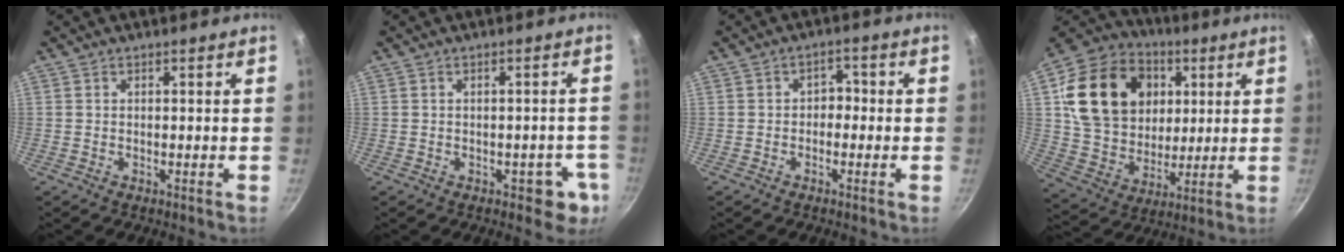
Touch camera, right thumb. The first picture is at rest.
{"total": 4.7, "force": [-2.3, 2.6, 3.2], "torque": [-0.014, 0.014, -0.024]}
{"total": 3.0, "force": [-0.5, 2.2, 1.9], "torque": [0.000, 0.016, -0.020]}
{"total": 22.4, "force": [5.6, 17.6, 12.6], "torque": [-0.210, 0.011, 0.109]}